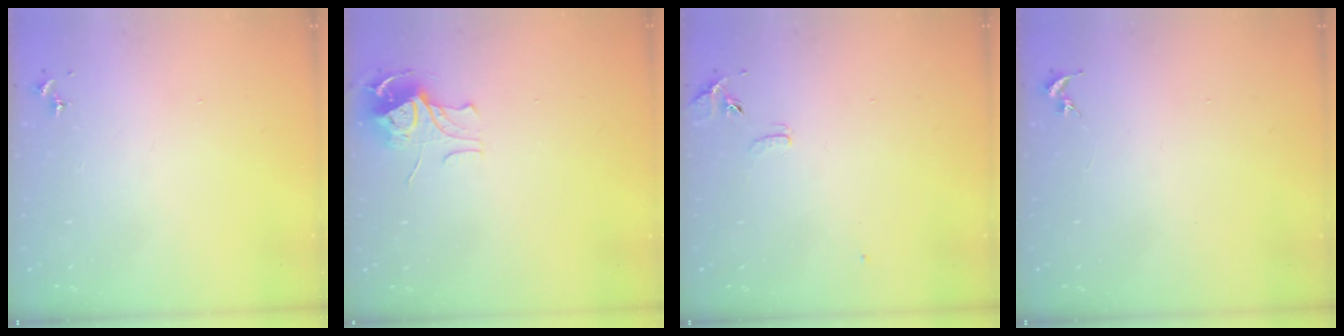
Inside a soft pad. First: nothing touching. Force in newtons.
{"total": 8.8, "press": 8.8, "slide": 0.7}
{"total": 6.9, "press": 6.9, "slide": 0.6}
{"total": 0.0}